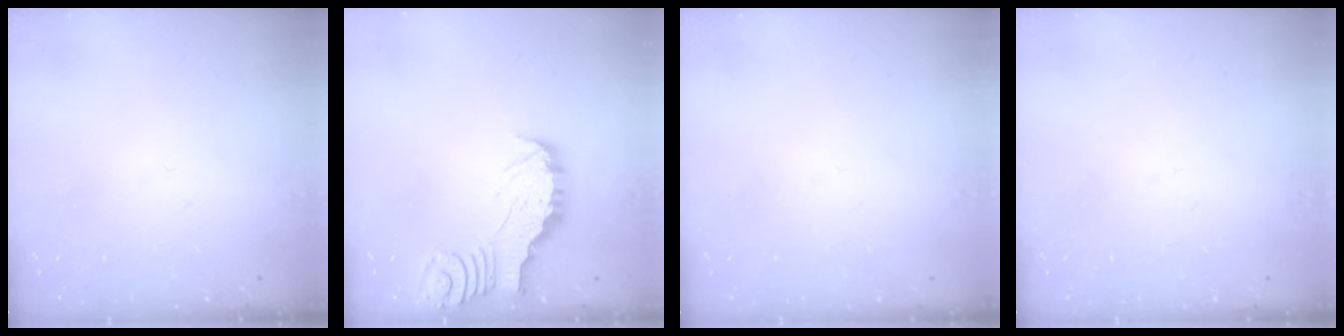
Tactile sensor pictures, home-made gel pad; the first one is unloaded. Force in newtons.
{"total": 2.5, "press": 2.5, "slide": 0.1}
{"total": 0.0}
{"total": 0.0}